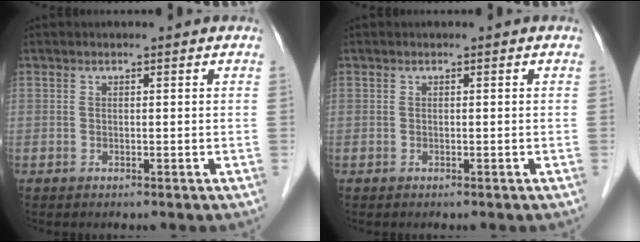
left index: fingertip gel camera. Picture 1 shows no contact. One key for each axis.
{"total": 0.0}